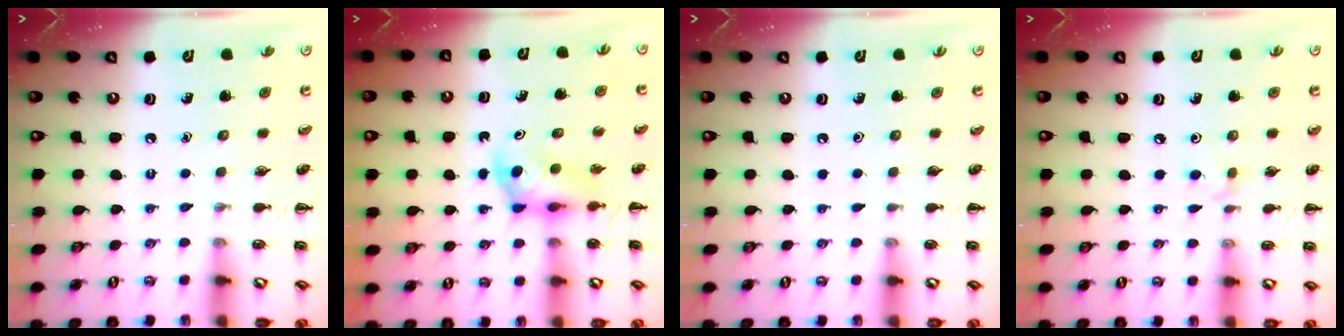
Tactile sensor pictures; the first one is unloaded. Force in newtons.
{"total": 3.8, "press": 3.7, "slide": 0.7}
{"total": 0.0}
{"total": 4.3, "press": 4.0, "slide": 1.6}